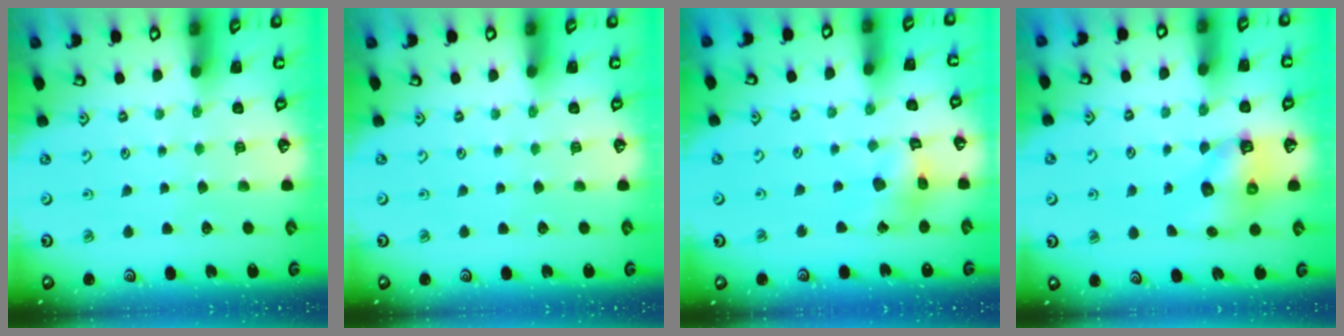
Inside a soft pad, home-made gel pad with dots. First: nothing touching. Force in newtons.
{"total": 0.0}
{"total": 9.4, "press": 9.3, "slide": 1.0}
{"total": 7.3, "press": 7.2, "slide": 0.9}